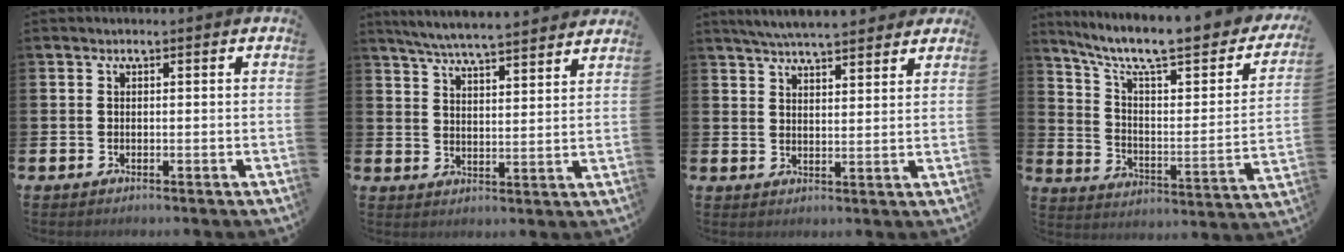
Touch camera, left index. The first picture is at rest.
{"total": 5.9, "force": [5.7, -0.1, 1.3], "torque": [-0.046, -0.035, 0.100]}
{"total": 5.7, "force": [5.4, 0.7, 1.5], "torque": [-0.037, -0.023, 0.098]}
{"total": 9.1, "force": [7.1, 2.1, 5.3], "torque": [-0.117, -0.060, 0.109]}